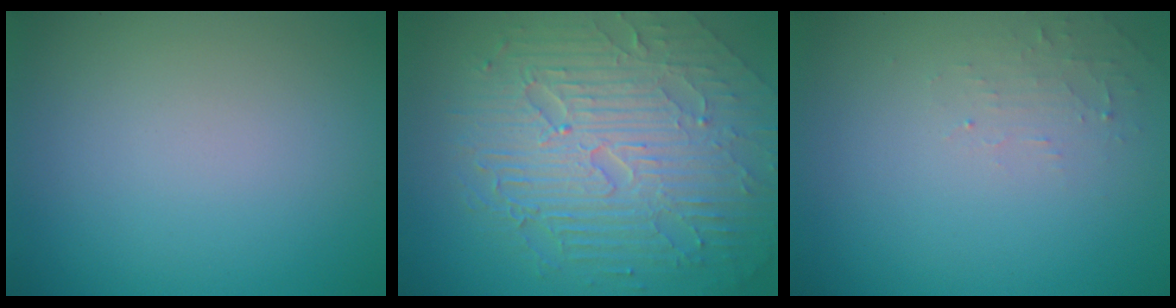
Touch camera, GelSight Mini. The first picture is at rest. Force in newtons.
{"total": 9.8, "press": 6.5, "slide": 7.4}
{"total": 1.2, "press": 1.2, "slide": 0.3}